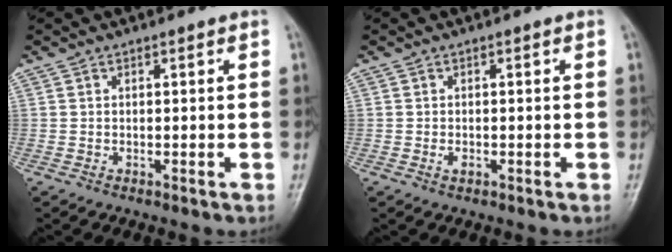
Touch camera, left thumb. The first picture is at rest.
{"total": 1.1, "force": [-0.3, 0.7, 0.8], "torque": [-0.013, -0.001, -0.006]}